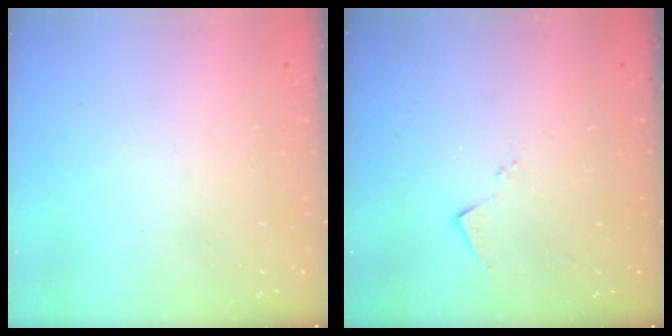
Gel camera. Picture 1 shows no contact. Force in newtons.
{"total": 7.6, "press": 7.6, "slide": 0.2}